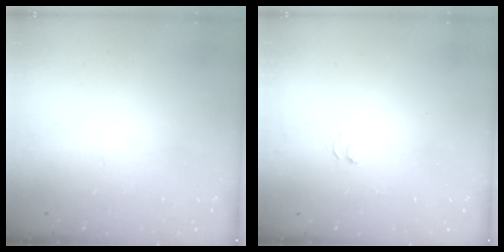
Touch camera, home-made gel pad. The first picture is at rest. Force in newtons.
{"total": 4.2, "press": 4.1, "slide": 0.5}